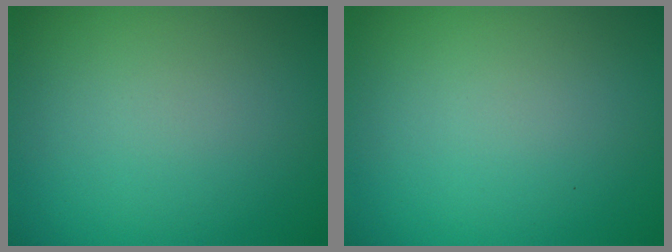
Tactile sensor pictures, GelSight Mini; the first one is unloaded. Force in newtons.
{"total": 0.0}